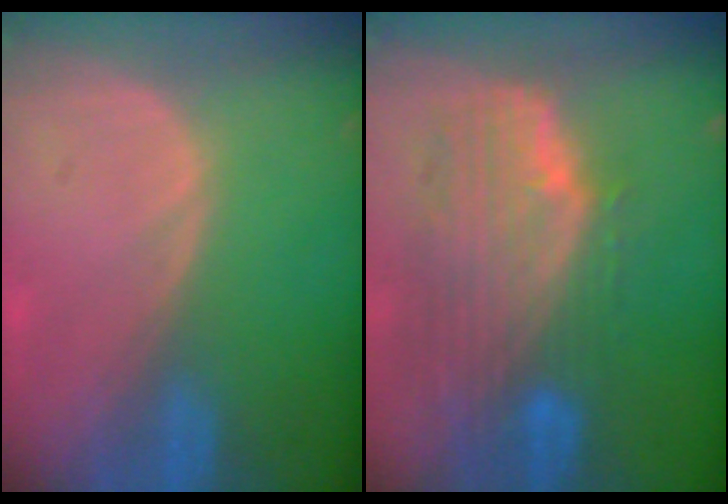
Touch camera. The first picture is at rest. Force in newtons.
{"total": 10.3, "press": 9.0, "slide": 5.1}